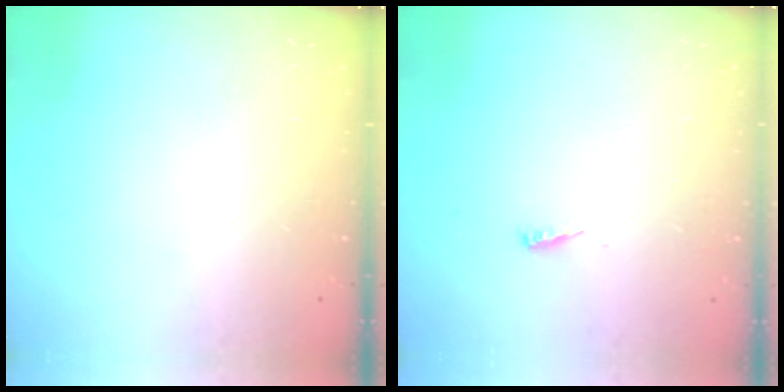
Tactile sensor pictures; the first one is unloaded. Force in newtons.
{"total": 3.5, "press": 3.4, "slide": 0.3}